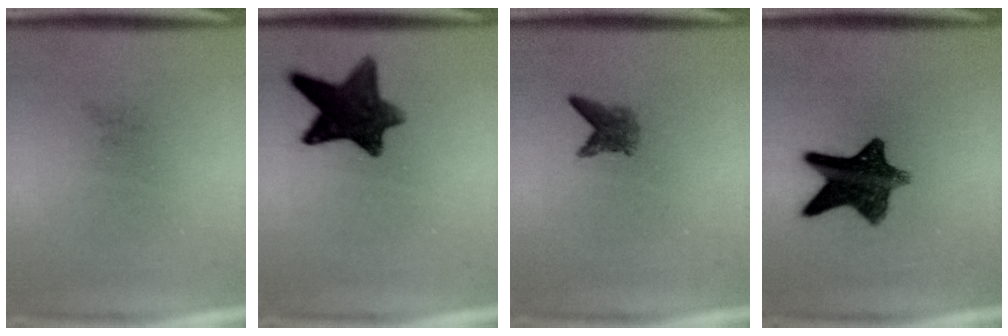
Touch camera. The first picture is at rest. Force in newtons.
{"total": 10.8}
{"total": 2.3}
{"total": 10.9}